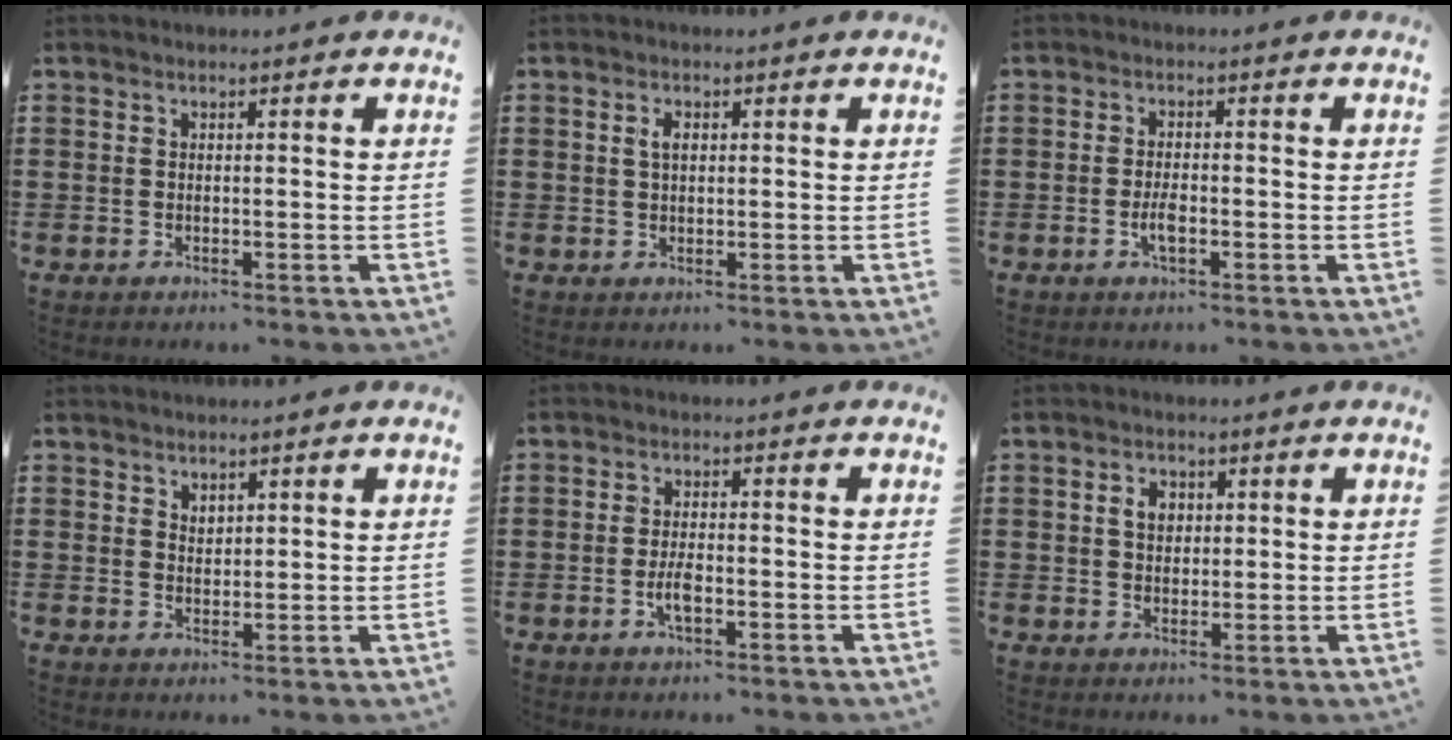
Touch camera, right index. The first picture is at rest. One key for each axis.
{"total": 1.7, "fx": 0.4, "fy": 0.9, "fz": 1.5, "tx": -0.032, "ty": 0.007, "tz": 0.005}
{"total": 2.9, "fx": -1.0, "fy": 0.7, "fz": 2.6, "tx": -0.055, "ty": -0.004, "tz": -0.020}
{"total": 1.6, "fx": 1.4, "fy": 0.7, "fz": 0.1, "tx": -0.005, "ty": 0.001, "tz": 0.028}
{"total": 3.2, "fx": -1.2, "fy": 0.8, "fz": 2.8, "tx": -0.065, "ty": -0.007, "tz": -0.025}
{"total": 3.0, "fx": 0.7, "fy": 2.2, "fz": 1.9, "tx": -0.044, "ty": 0.012, "tz": 0.010}